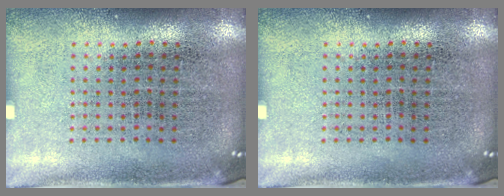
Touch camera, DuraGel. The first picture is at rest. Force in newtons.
{"total": 0.0}